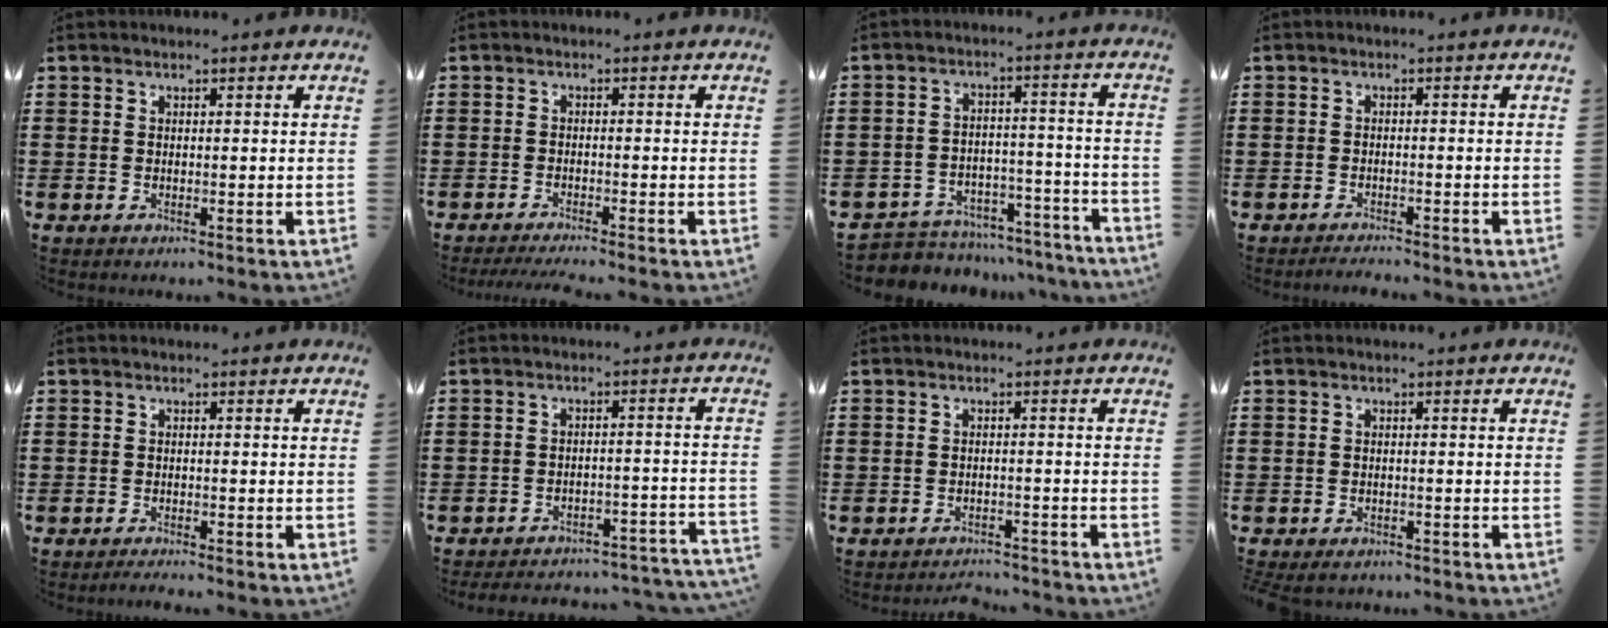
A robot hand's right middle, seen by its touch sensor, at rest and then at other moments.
{"total": 1.6, "force": [-1.5, -0.2, 0.6], "torque": [-0.011, -0.003, -0.026]}
{"total": 5.6, "force": [-5.5, 1.1, 0.3], "torque": [-0.005, 0.019, -0.110]}
{"total": 1.6, "force": [-1.6, -0.1, 0.0], "torque": [-0.004, 0.001, -0.033]}
{"total": 1.0, "force": [-1.0, -0.1, 0.1], "torque": [-0.006, -0.003, -0.018]}
{"total": 4.3, "force": [-4.1, 0.3, 1.2], "torque": [-0.023, -0.001, -0.084]}
{"total": 2.1, "force": [-2.1, 0.1, 0.0], "torque": [-0.009, -0.002, -0.045]}
{"total": 1.5, "force": [-1.4, 0.3, 0.3], "torque": [-0.010, 0.000, -0.028]}